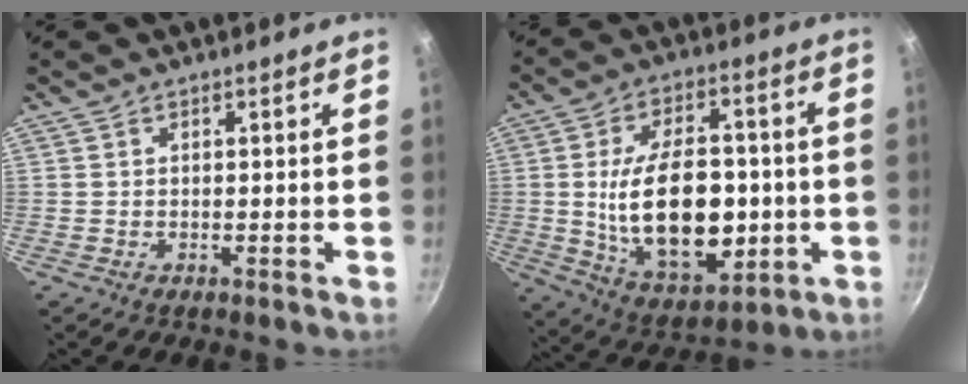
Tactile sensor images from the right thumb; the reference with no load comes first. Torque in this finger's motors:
{"motor_torque": [-0.48, 1.83, 1.97, -0.05, 0.19]}